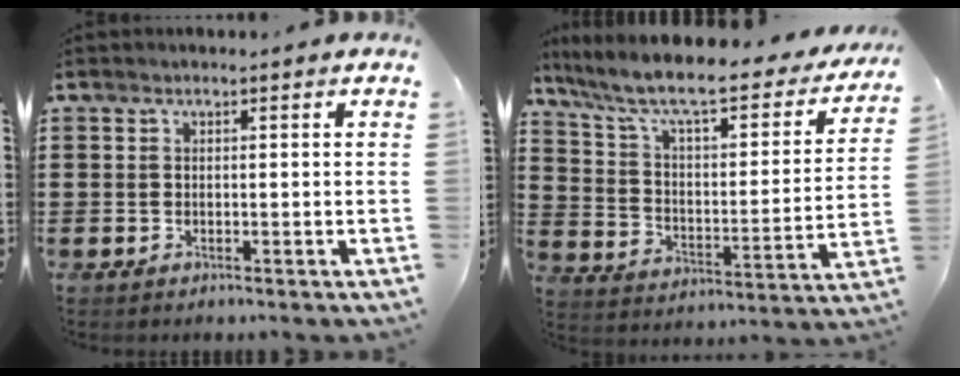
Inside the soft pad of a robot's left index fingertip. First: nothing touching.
{"total": 9.1, "force": [7.1, 1.4, 5.4], "torque": [-0.134, -0.049, 0.116]}